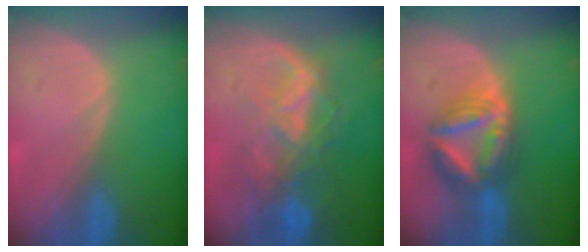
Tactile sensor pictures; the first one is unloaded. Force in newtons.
{"total": 8.8, "press": 7.6, "slide": 4.4}
{"total": 8.1, "press": 8.1, "slide": 0.8}